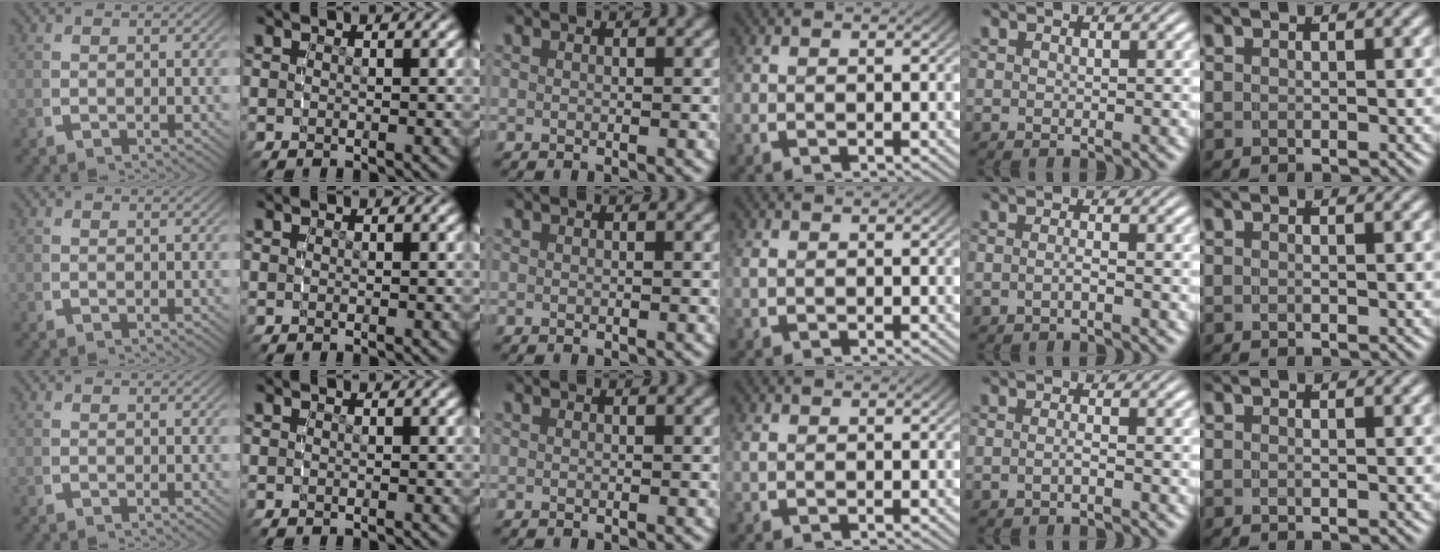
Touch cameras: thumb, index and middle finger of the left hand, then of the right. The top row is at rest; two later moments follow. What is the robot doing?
{"motion": "grasp_and_lifting", "object": "small bumper sticker"}